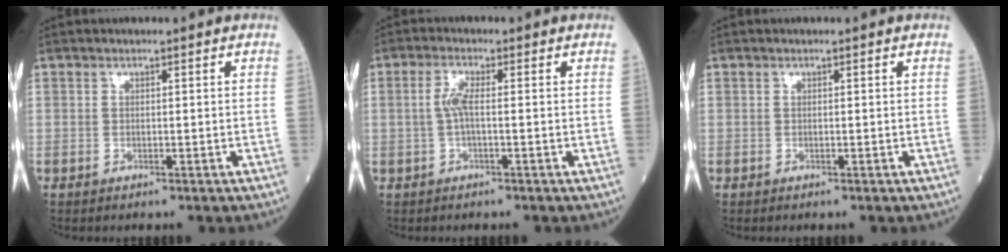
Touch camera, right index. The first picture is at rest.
{"total": 2.9, "force": [-0.1, 0.4, 2.9], "torque": [-0.065, 0.002, -0.004]}
{"total": 0.0}